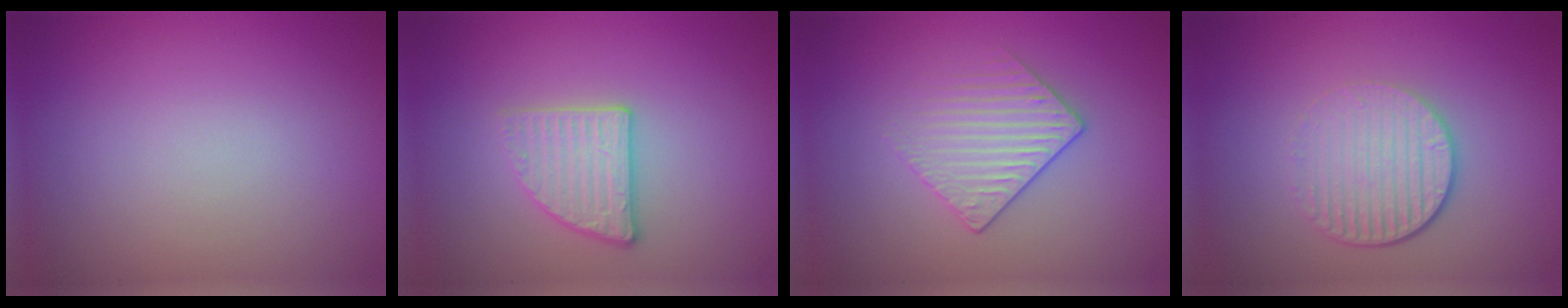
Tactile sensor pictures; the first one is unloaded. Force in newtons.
{"total": 2.7, "press": 2.6, "slide": 0.8}
{"total": 2.1, "press": 1.8, "slide": 1.1}
{"total": 4.4, "press": 2.8, "slide": 3.4}